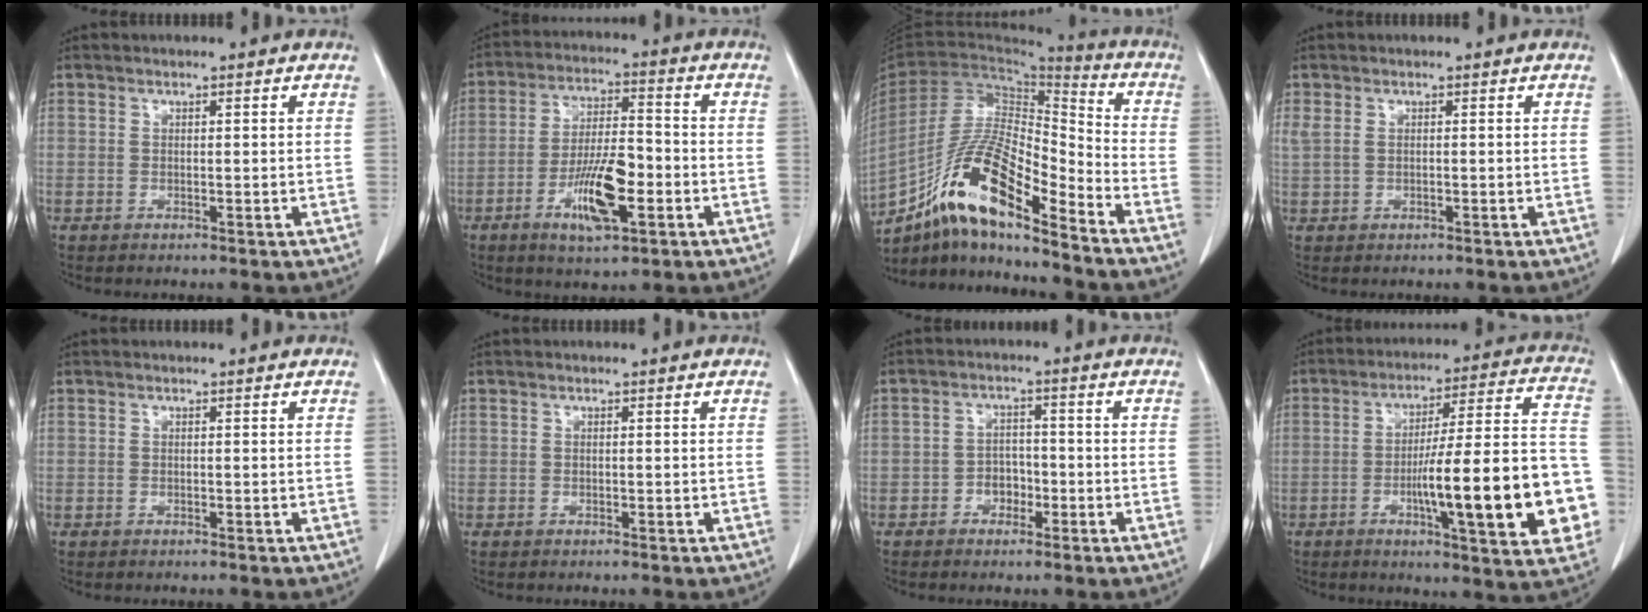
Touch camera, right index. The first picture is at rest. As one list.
[{"total": 10.8, "force": [-3.9, 2.8, 9.7], "torque": [-0.182, -0.001, -0.066]}, {"total": 17.1, "force": [-11.4, 3.0, 12.4], "torque": [-0.237, -0.001, -0.205]}, {"total": 1.3, "force": [0.5, 0.6, 1.0], "torque": [-0.036, 0.009, 0.017]}, {"total": 0.0}, {"total": 0.0}, {"total": 3.1, "force": [-1.5, 2.2, 1.6], "torque": [-0.017, 0.008, -0.025]}, {"total": 21.6, "force": [-5.2, 2.8, 20.8], "torque": [-0.235, 0.021, -0.066]}]